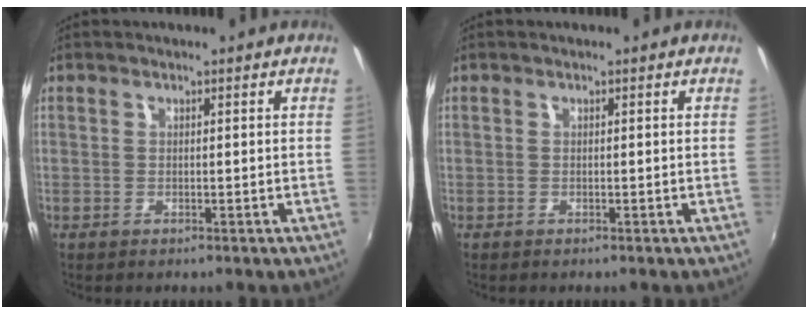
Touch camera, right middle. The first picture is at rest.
{"total": 0.0}